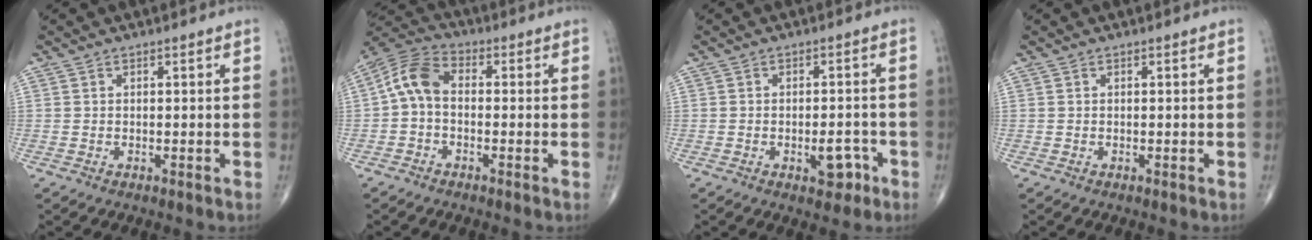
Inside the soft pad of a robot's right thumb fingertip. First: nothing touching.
{"total": 7.7, "force": [-0.4, 4.9, 5.9], "torque": [-0.109, 0.027, -0.024]}
{"total": 4.4, "force": [-1.9, 2.3, 3.3], "torque": [-0.029, 0.010, -0.022]}
{"total": 0.0}